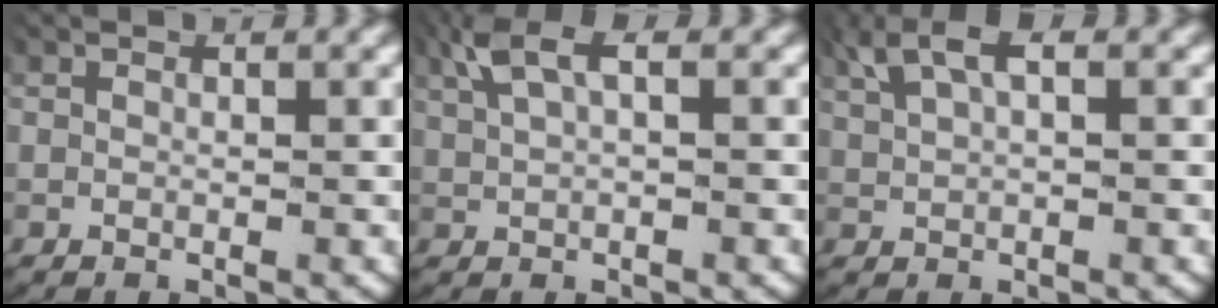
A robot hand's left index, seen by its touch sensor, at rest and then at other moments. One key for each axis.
{"total": 4.0, "fx": 2.2, "fy": 1.4, "fz": 3.1, "tx": -0.065, "ty": 0.013, "tz": 0.040}
{"total": 3.9, "fx": 2.2, "fy": 1.5, "fz": 2.8, "tx": -0.063, "ty": 0.009, "tz": 0.043}